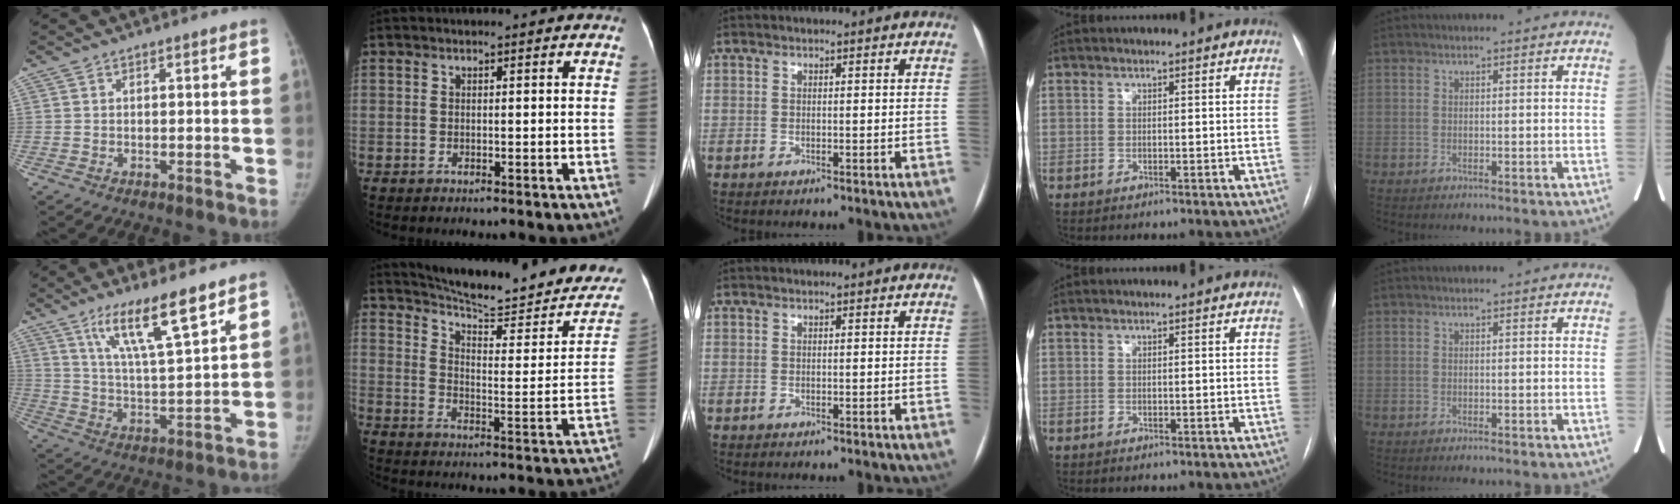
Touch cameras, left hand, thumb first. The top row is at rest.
{"thumb": {"total": 12.8, "force": [8.4, 1.8, 9.5], "torque": [-0.162, -0.047, 0.156]}, "index": {"total": 23.3, "force": [20.7, 3.6, 10.1], "torque": [-0.143, -0.051, 0.262]}}